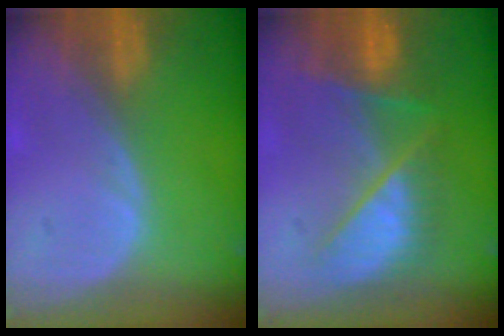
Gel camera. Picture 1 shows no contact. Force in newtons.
{"total": 7.8, "press": 7.8, "slide": 0.3}